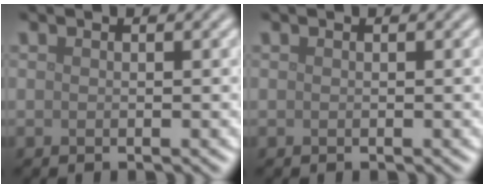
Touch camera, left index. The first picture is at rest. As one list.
[{"total": 0.0}]